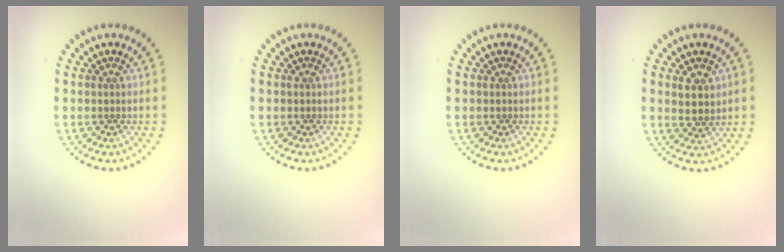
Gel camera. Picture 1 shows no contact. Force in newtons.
{"total": 0.0}
{"total": 0.0}
{"total": 2.6, "press": 2.5, "slide": 0.8}